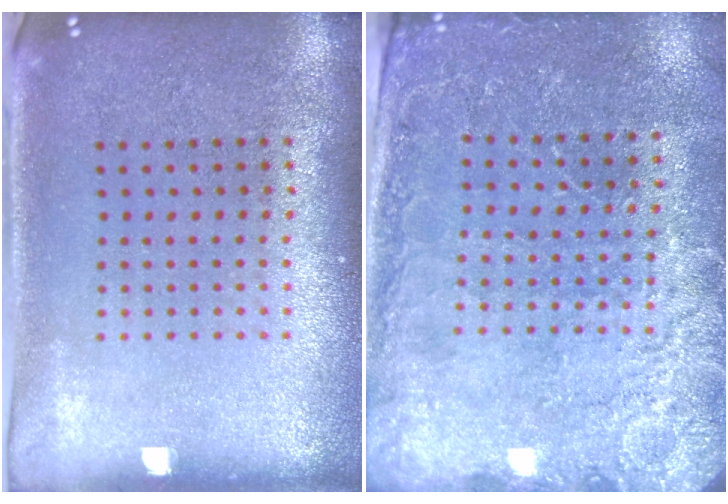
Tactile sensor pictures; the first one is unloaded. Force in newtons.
{"total": 2.8, "press": 2.7, "slide": 0.4}